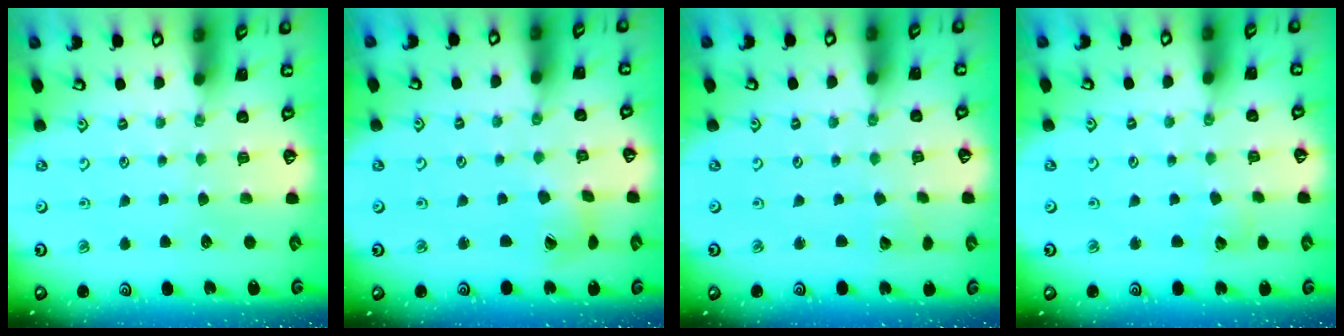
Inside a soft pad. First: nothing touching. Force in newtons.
{"total": 4.2, "press": 4.2, "slide": 0.5}
{"total": 2.0, "press": 2.0, "slide": 0.2}
{"total": 3.0, "press": 3.0, "slide": 0.4}